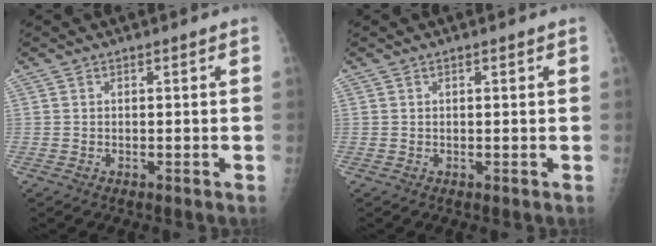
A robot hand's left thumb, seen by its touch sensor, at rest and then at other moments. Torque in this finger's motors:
{"motor_torque": [-0.14, -0.06, -0.25, -0.24, 0.01]}